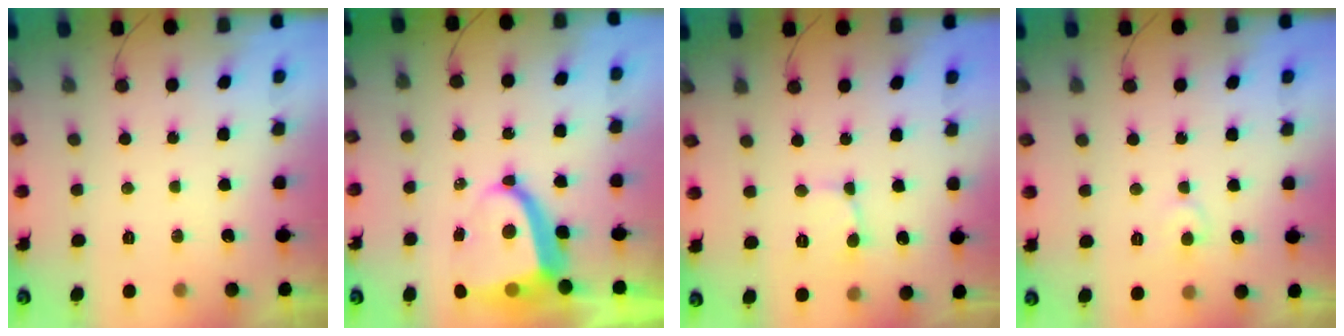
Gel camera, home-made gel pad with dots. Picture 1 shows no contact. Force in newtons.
{"total": 8.3, "press": 8.2, "slide": 1.0}
{"total": 1.8, "press": 1.7, "slide": 0.2}
{"total": 5.2, "press": 5.2, "slide": 0.1}